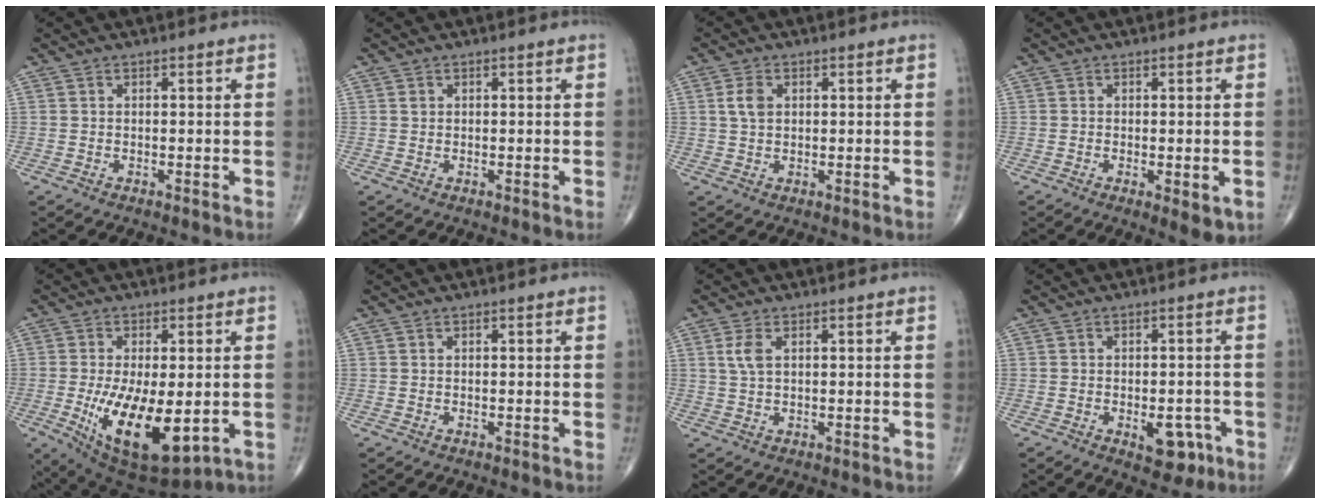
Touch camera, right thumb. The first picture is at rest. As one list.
[{"total": 0.6, "force": [0.2, 0.5, 0.3], "torque": [-0.002, 0.000, 0.004]}, {"total": 3.4, "force": [0.9, 2.3, 2.4], "torque": [-0.046, 0.001, 0.017]}, {"total": 3.9, "force": [-1.0, 1.3, 3.5], "torque": [-0.051, -0.011, -0.013]}, {"total": 16.5, "force": [-3.5, 7.1, 14.5], "torque": [-0.254, -0.025, -0.034]}, {"total": 0.0}, {"total": 3.1, "force": [1.0, 1.6, 2.5], "torque": [-0.060, 0.003, 0.022]}, {"total": 6.2, "force": [-2.5, 3.5, 4.5], "torque": [-0.037, 0.012, -0.024]}]